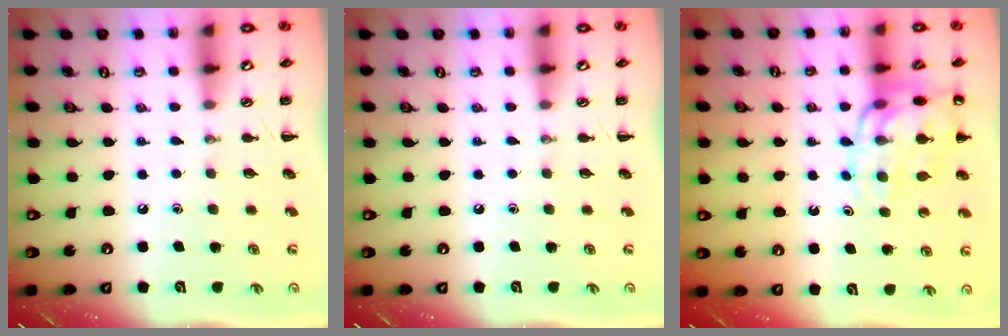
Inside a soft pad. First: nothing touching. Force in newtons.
{"total": 0.0}
{"total": 14.4, "press": 14.2, "slide": 2.7}